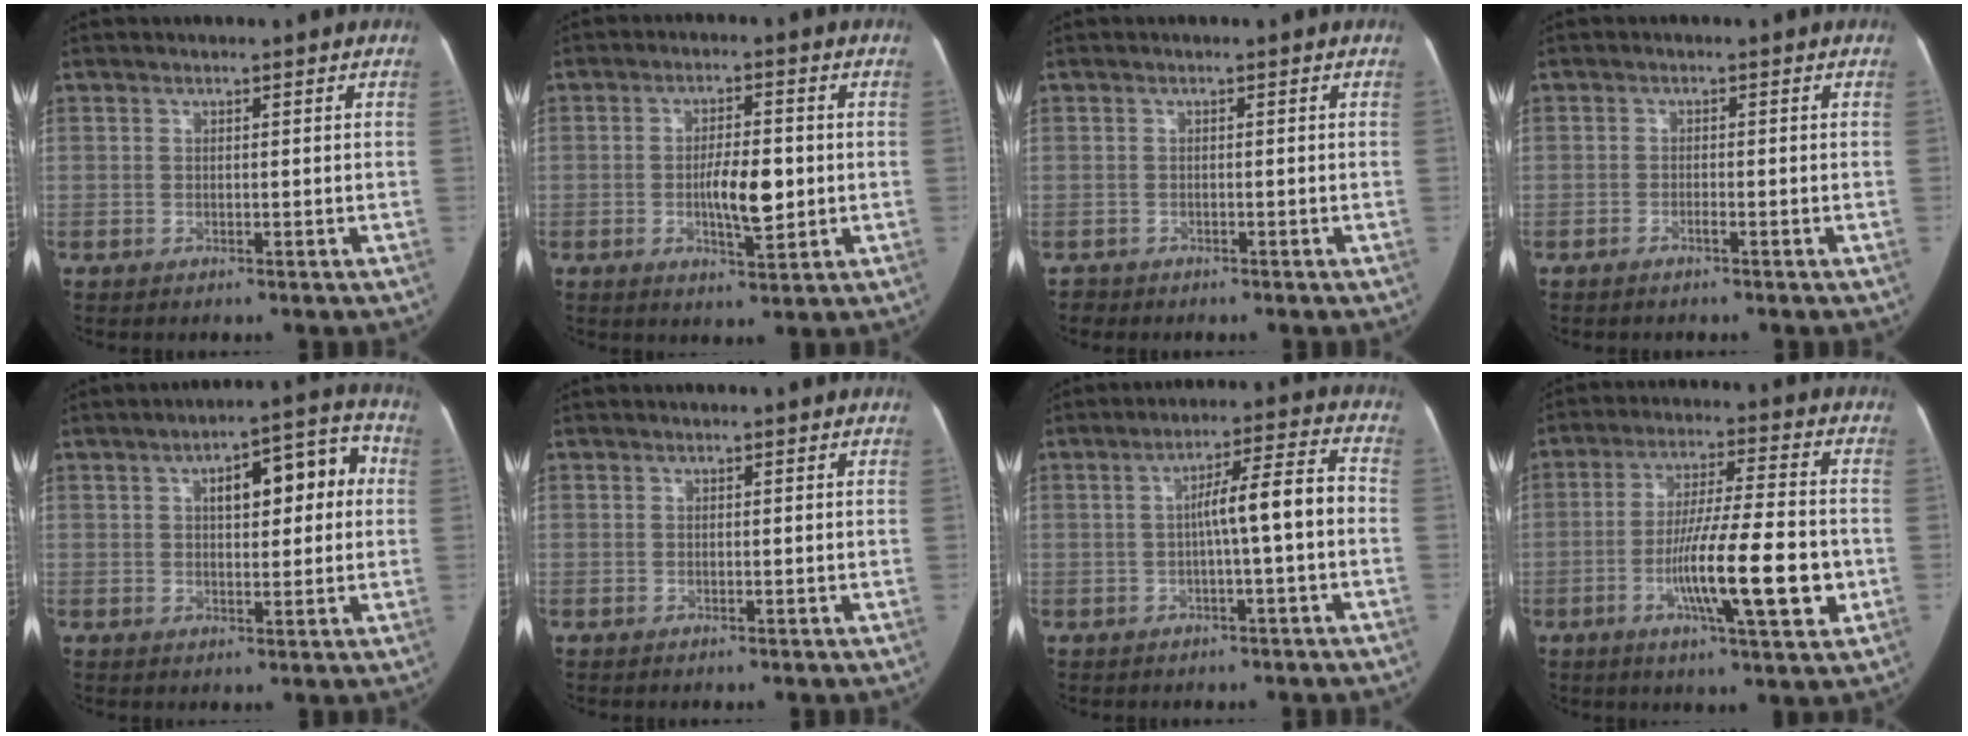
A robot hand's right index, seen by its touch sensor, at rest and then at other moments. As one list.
[{"total": 7.2, "force": [-0.7, 2.3, 6.8], "torque": [-0.118, 0.003, -0.010]}, {"total": 1.6, "force": [-1.0, 1.2, -0.3], "torque": [-0.002, 0.005, -0.019]}, {"total": 1.2, "force": [-0.9, 0.5, 0.7], "torque": [-0.010, 0.002, -0.015]}, {"total": 10.3, "force": [2.1, 3.9, 9.3], "torque": [-0.121, 0.043, 0.031]}, {"total": 0.0}, {"total": 8.1, "force": [-1.0, 0.4, 8.1], "torque": [-0.124, 0.031, -0.016]}, {"total": 14.7, "force": [-3.9, 1.8, 14.1], "torque": [-0.240, -0.002, -0.062]}]